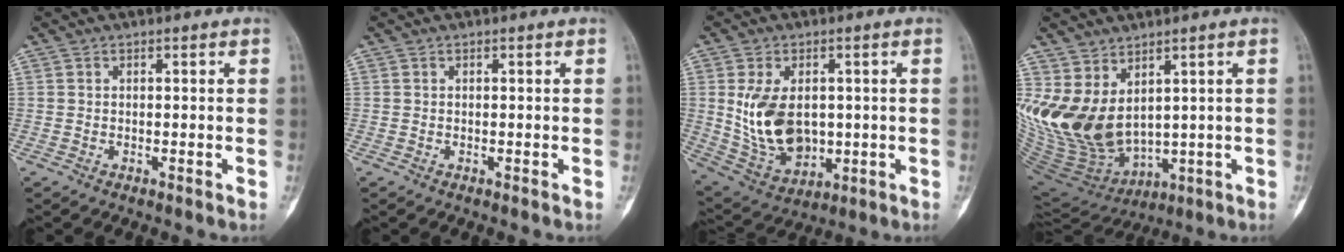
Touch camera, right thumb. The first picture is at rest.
{"total": 0.0}
{"total": 13.5, "force": [0.8, 9.0, 10.0], "torque": [-0.162, -0.009, 0.040]}
{"total": 17.0, "force": [3.9, 10.7, 12.5], "torque": [-0.261, -0.037, 0.114]}